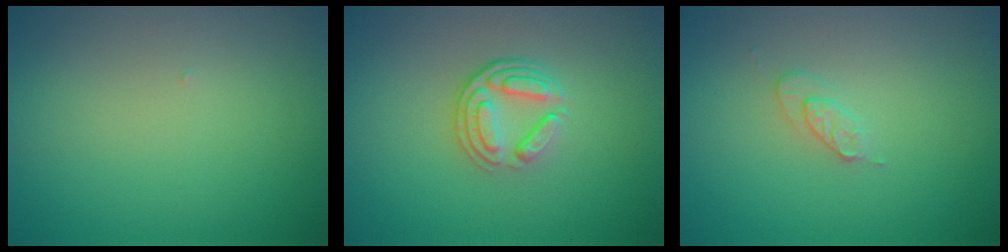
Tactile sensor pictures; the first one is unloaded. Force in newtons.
{"total": 3.6, "press": 2.6, "slide": 2.6}
{"total": 1.4, "press": 1.4, "slide": 0.2}